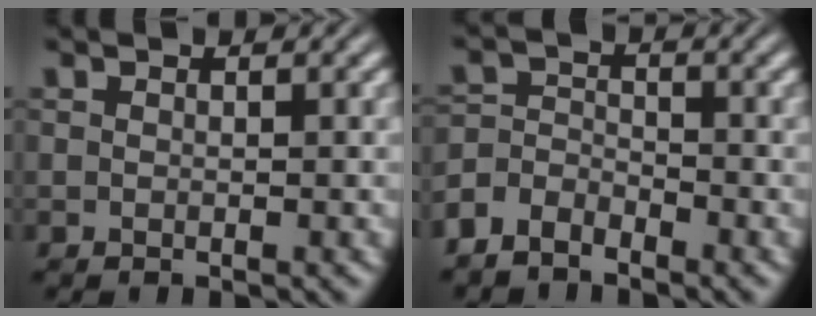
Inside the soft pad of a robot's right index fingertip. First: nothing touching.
{"total": 3.8, "force": [-2.6, 2.5, 1.1], "torque": [-0.013, -0.015, -0.046]}